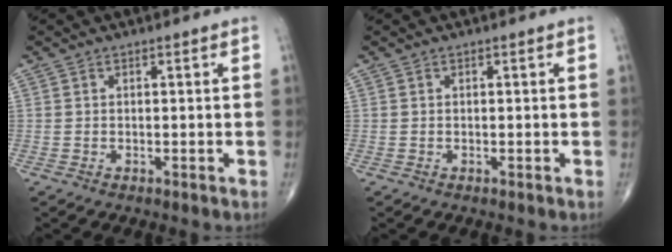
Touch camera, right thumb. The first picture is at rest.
{"total": 0.0}